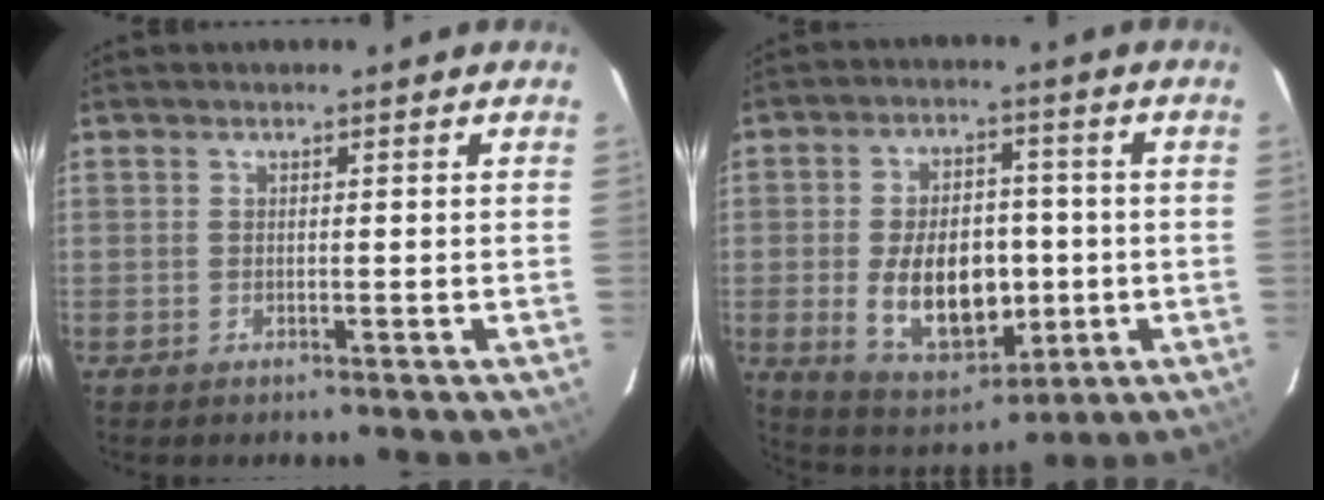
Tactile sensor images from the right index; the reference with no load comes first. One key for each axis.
{"total": 14.5, "fx": -2.0, "fy": 8.9, "fz": 11.3, "tx": -0.218, "ty": 0.001, "tz": -0.009}